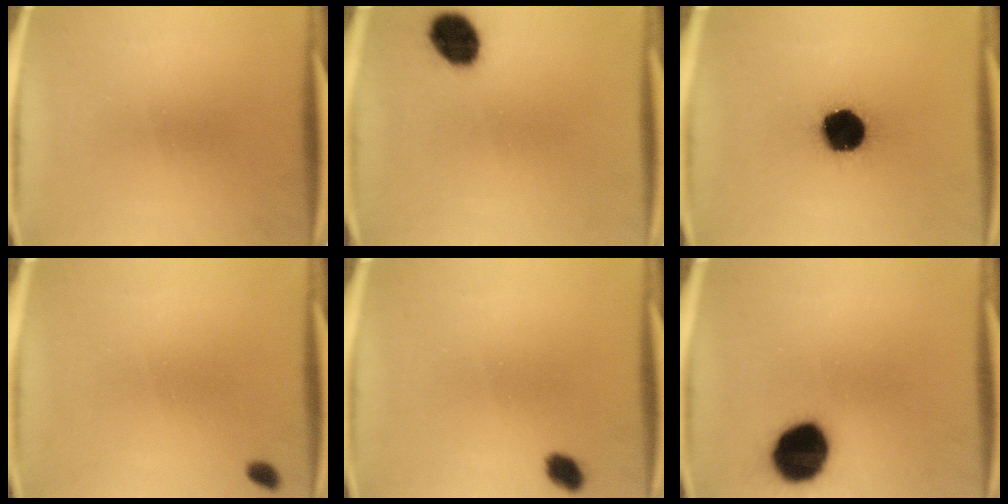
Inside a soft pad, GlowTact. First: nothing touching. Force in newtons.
{"total": 9.4}
{"total": 16.7}
{"total": 1.2}
{"total": 2.8}
{"total": 15.5}